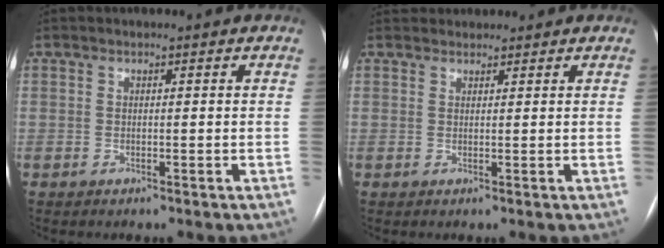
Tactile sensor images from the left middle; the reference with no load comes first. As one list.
[{"total": 2.7, "force": [2.6, 0.9, 0.0], "torque": [0.004, 0.030, 0.042]}]